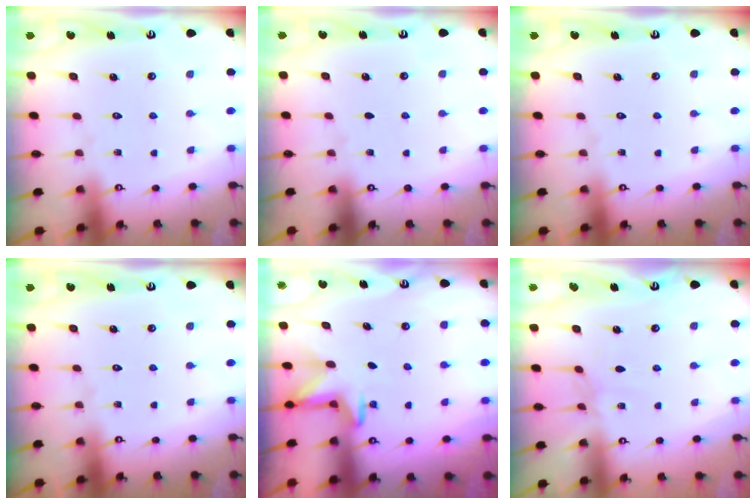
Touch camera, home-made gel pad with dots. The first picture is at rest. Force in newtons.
{"total": 0.0}
{"total": 0.0}
{"total": 0.0}
{"total": 3.0, "press": 3.0, "slide": 0.4}
{"total": 1.7, "press": 1.6, "slide": 0.4}